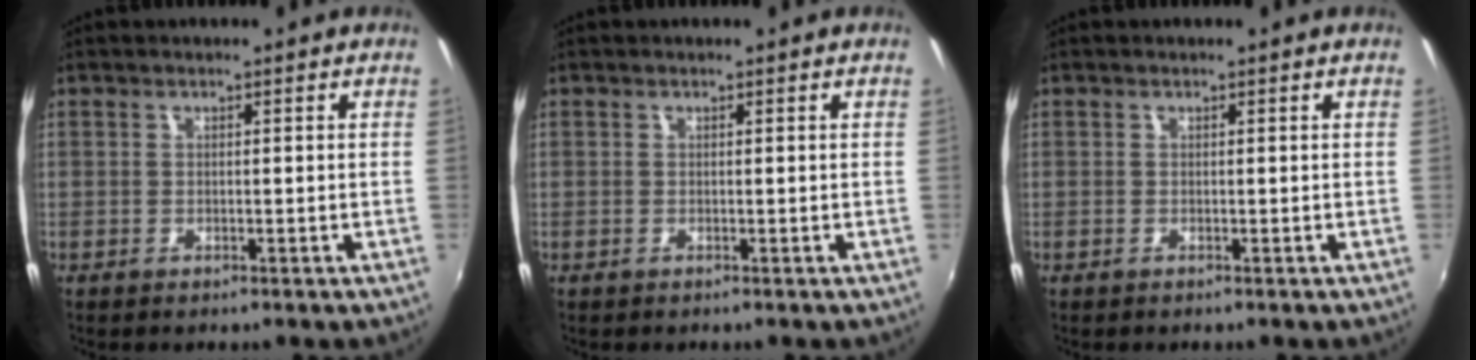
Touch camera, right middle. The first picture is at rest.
{"total": 0.0}
{"total": 0.0}